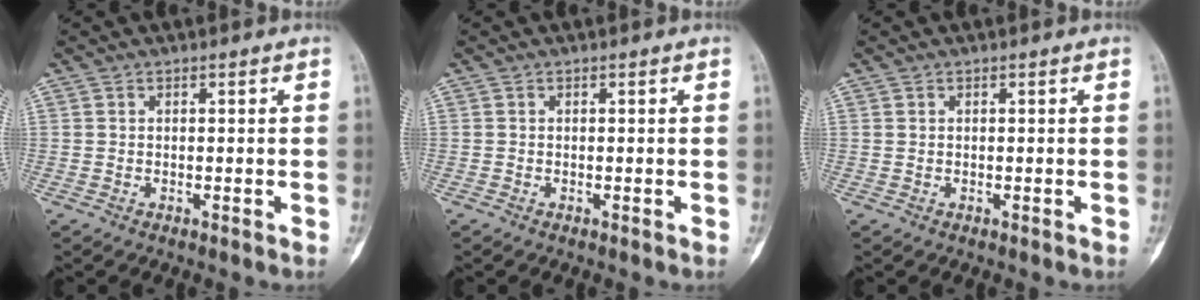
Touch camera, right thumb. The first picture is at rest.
{"total": 0.0}
{"total": 0.0}